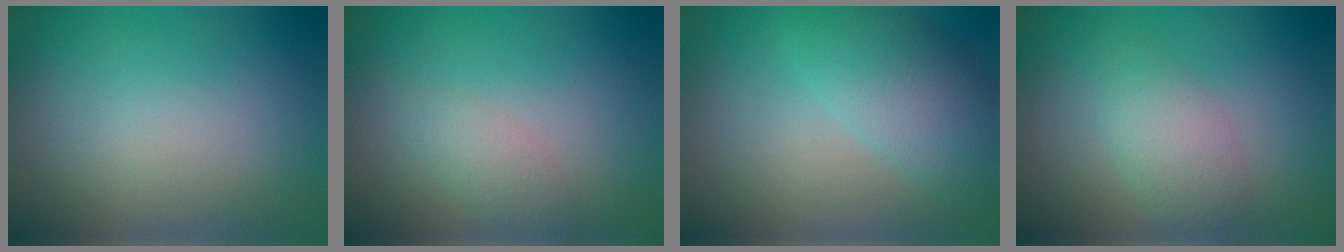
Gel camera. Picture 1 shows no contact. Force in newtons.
{"total": 1.5, "press": 1.5, "slide": 0.1}
{"total": 5.2, "press": 5.2, "slide": 0.2}
{"total": 2.6, "press": 2.6, "slide": 0.2}